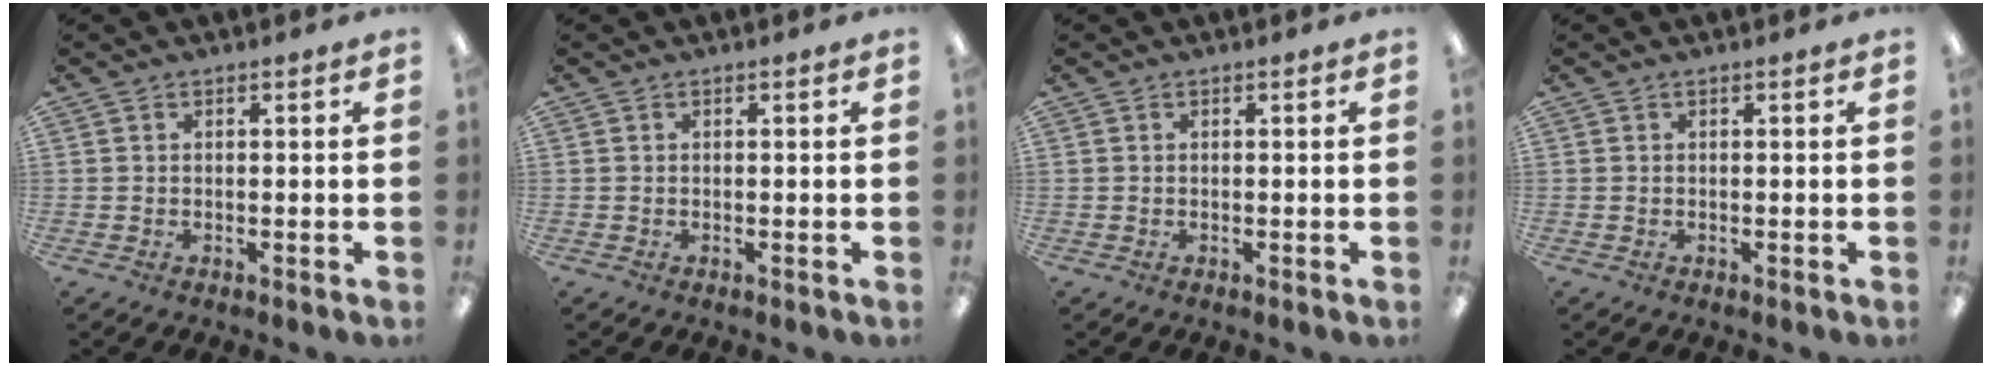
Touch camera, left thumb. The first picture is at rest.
{"total": 0.0}
{"total": 0.0}
{"total": 0.0}